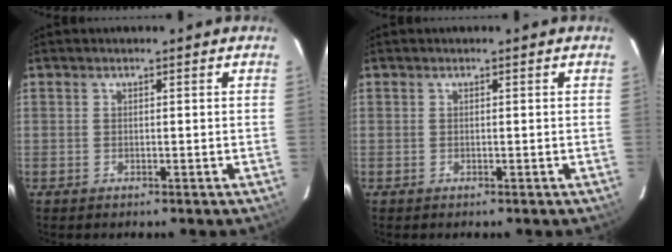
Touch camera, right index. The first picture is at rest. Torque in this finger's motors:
{"motor_torque": [0.00, 0.00, 0.00, 0.00]}